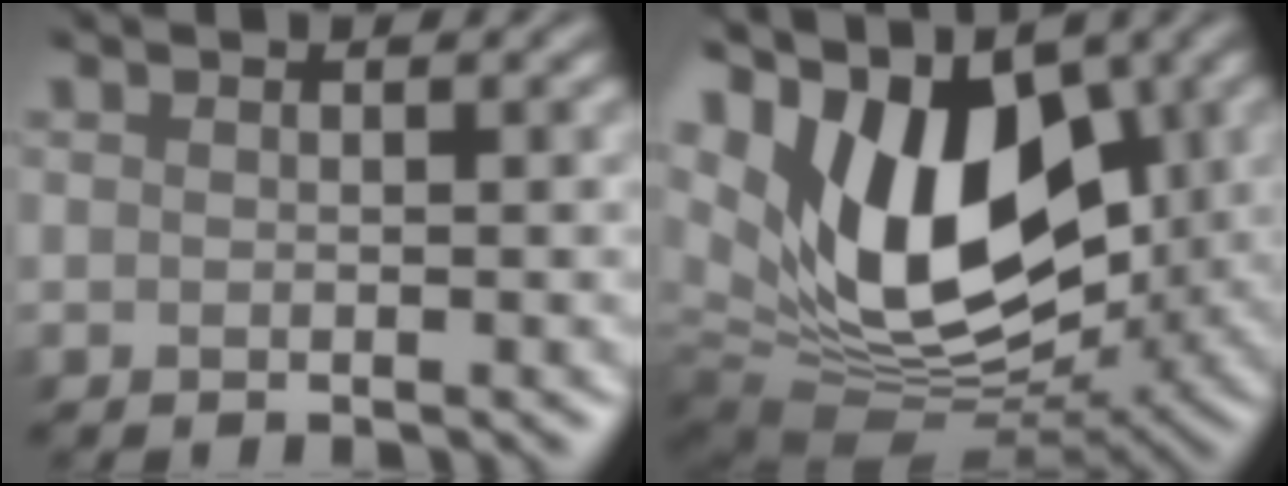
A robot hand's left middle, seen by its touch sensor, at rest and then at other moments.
{"total": 14.4, "force": [4.5, 8.4, 10.8], "torque": [-0.181, 0.002, 0.073]}